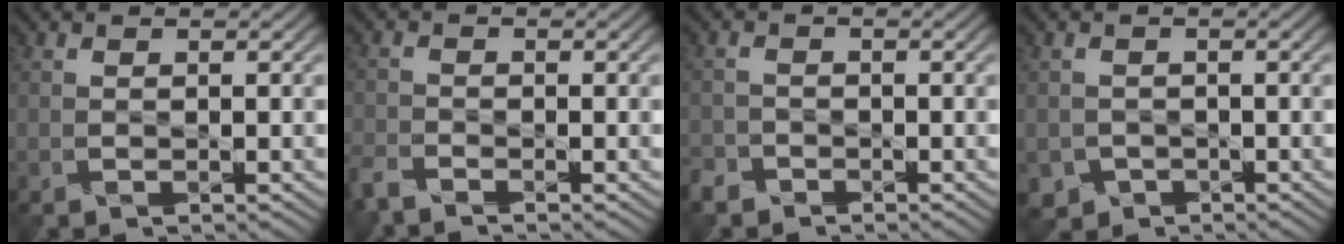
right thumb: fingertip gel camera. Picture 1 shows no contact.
{"total": 3.1, "force": [-2.7, 0.7, 1.2], "torque": [-0.034, -0.012, -0.066]}
{"total": 2.2, "force": [-1.9, 1.2, 0.4], "torque": [-0.010, -0.004, -0.047]}
{"total": 2.5, "force": [-1.4, 2.1, 0.3], "torque": [-0.009, -0.011, -0.027]}